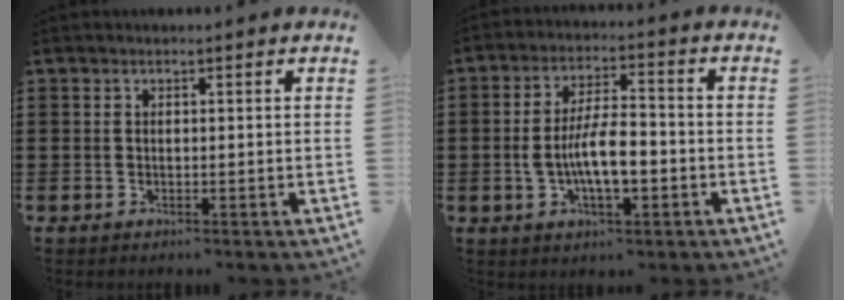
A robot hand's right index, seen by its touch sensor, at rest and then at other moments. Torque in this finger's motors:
{"motor_torque": [1.76, -0.38, 0.61, 0.09]}